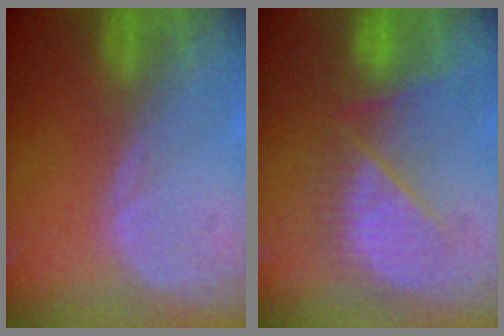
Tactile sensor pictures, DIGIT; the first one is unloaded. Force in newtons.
{"total": 7.7, "press": 7.7, "slide": 0.6}